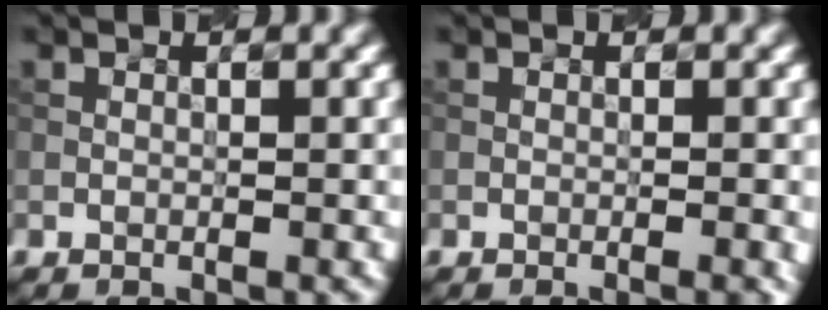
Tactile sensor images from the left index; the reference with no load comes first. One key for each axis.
{"total": 1.9, "fx": -0.5, "fy": 0.7, "fz": 1.7, "tx": -0.005, "ty": 0.016, "tz": -0.006}